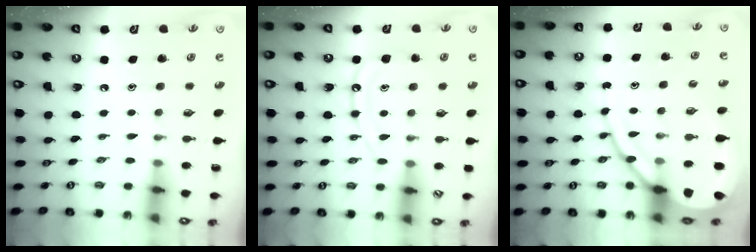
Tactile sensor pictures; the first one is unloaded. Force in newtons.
{"total": 10.9, "press": 10.9, "slide": 1.0}
{"total": 13.8, "press": 13.7, "slide": 1.3}